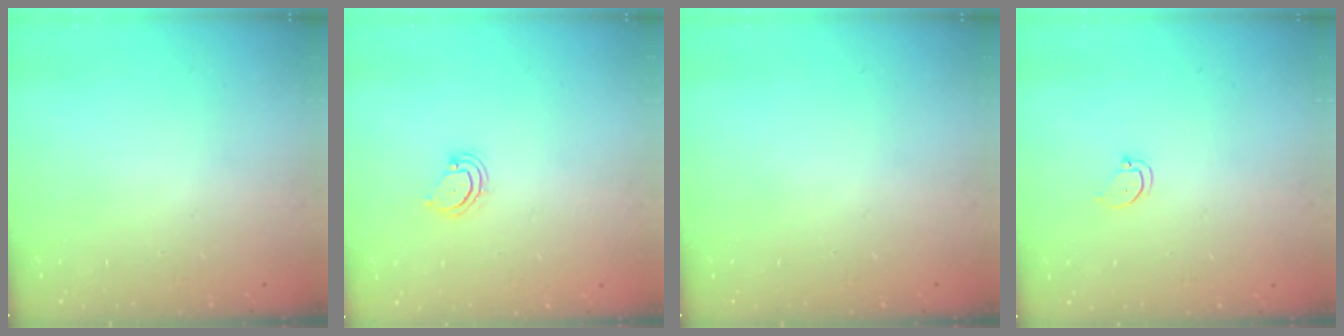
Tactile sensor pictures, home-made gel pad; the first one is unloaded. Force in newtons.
{"total": 3.8, "press": 3.8, "slide": 0.5}
{"total": 0.0}
{"total": 2.9, "press": 2.9, "slide": 0.2}